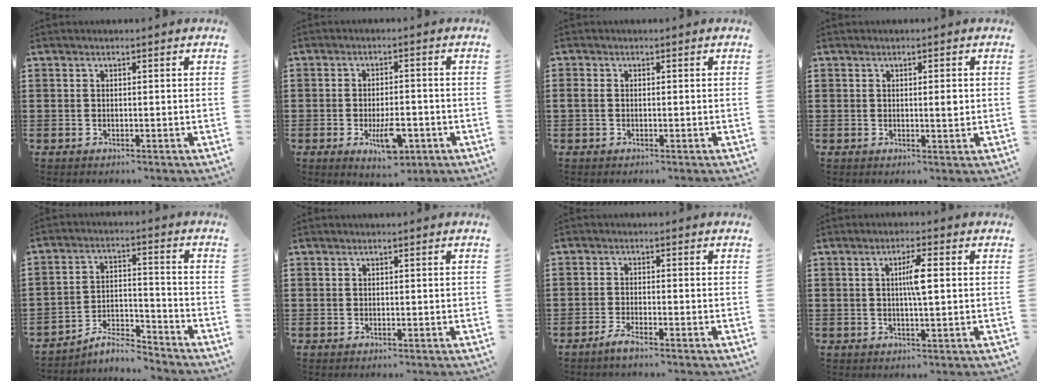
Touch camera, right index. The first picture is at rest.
{"total": 6.8, "force": [-2.5, 2.8, 5.6], "torque": [-0.093, -0.004, -0.042]}
{"total": 0.8, "force": [-0.3, 0.5, 0.6], "torque": [-0.020, -0.002, -0.008]}
{"total": 1.7, "force": [0.2, 0.3, 1.7], "torque": [-0.023, -0.001, 0.000]}
{"total": 6.3, "force": [-5.8, 1.0, 2.3], "torque": [-0.043, 0.005, -0.111]}
{"total": 0.0}
{"total": 2.0, "force": [-1.7, -0.1, 1.2], "torque": [-0.026, -0.002, -0.033]}
{"total": 4.0, "force": [0.4, 0.5, 3.9], "torque": [-0.073, 0.000, 0.004]}